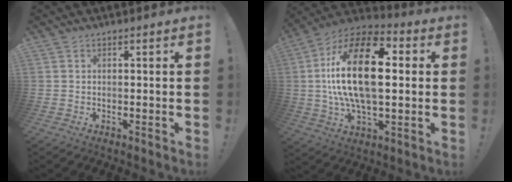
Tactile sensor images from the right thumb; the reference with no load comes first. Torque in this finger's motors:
{"motor_torque": [1.68, 3.33, 2.65, -0.12, 0.79]}